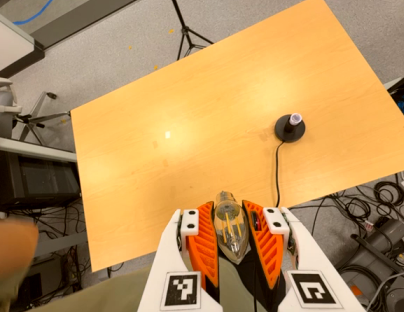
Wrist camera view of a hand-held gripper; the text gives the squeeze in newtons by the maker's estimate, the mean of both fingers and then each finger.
{"total": 22.6, "left": 24.7, "right": 20.6}